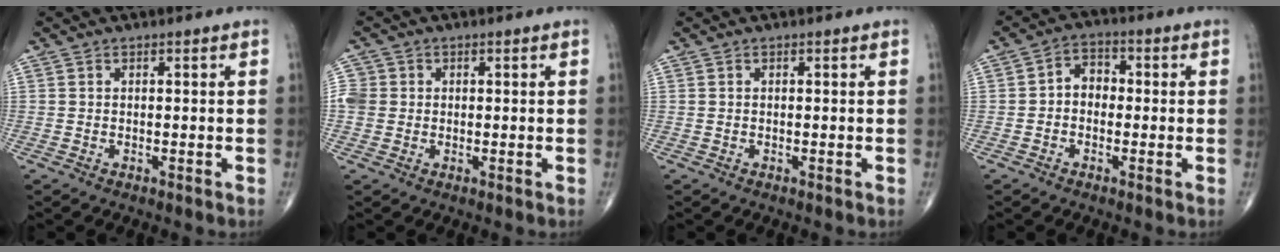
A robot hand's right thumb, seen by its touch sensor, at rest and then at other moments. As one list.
[{"total": 4.7, "force": [0.3, 4.5, 1.4], "torque": [-0.020, 0.013, 0.007]}, {"total": 0.0}, {"total": 4.9, "force": [-0.4, 3.9, 3.0], "torque": [-0.027, 0.022, -0.018]}]